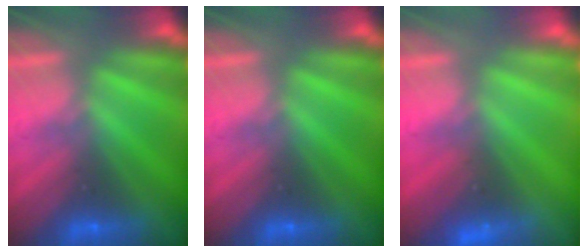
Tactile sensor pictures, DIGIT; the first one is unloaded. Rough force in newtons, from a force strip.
{"total": 0.0}
{"total": 2.3}